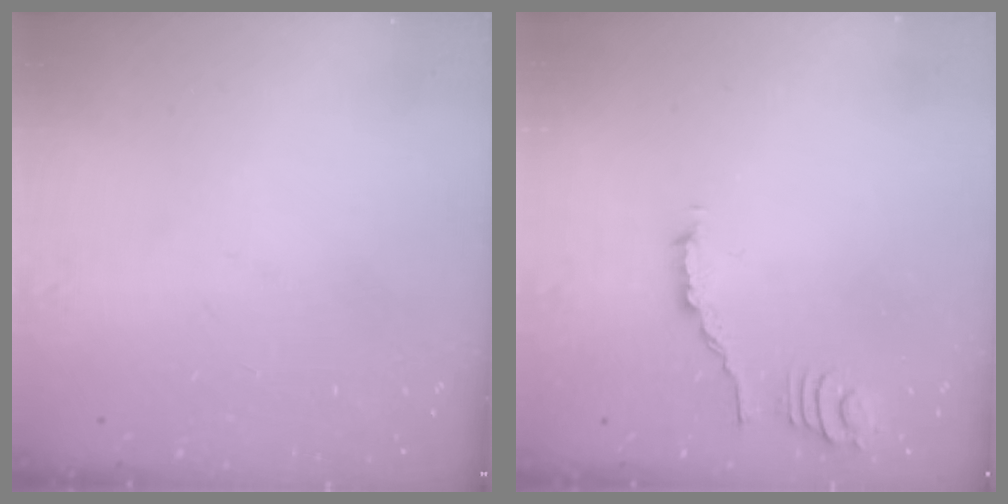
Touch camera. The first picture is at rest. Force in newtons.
{"total": 2.0, "press": 2.0, "slide": 0.5}